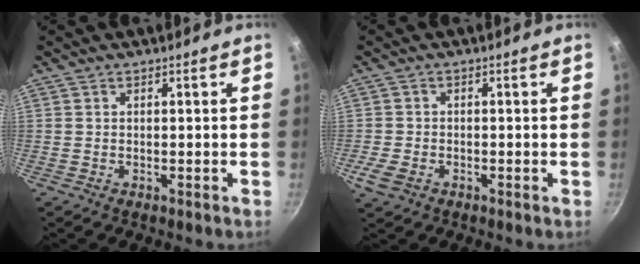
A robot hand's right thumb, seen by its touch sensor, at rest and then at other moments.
{"total": 3.7, "force": [-1.7, 2.4, 2.2], "torque": [-0.047, 0.002, -0.034]}